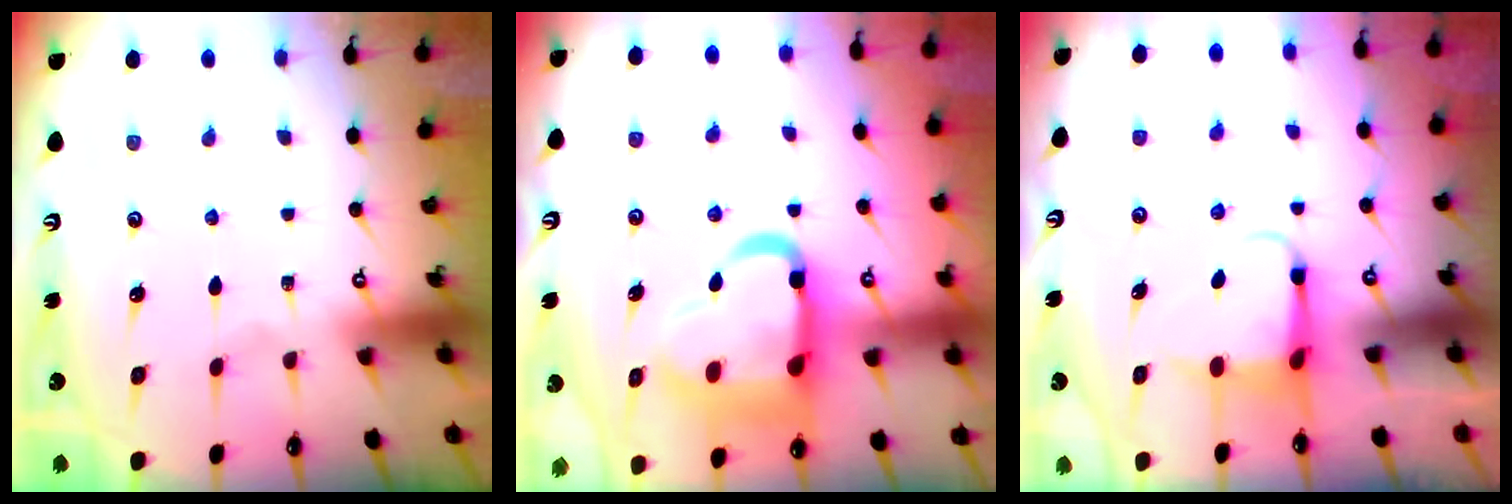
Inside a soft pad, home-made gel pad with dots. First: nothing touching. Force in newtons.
{"total": 18.8, "press": 18.6, "slide": 2.3}
{"total": 3.9, "press": 3.9, "slide": 0.4}